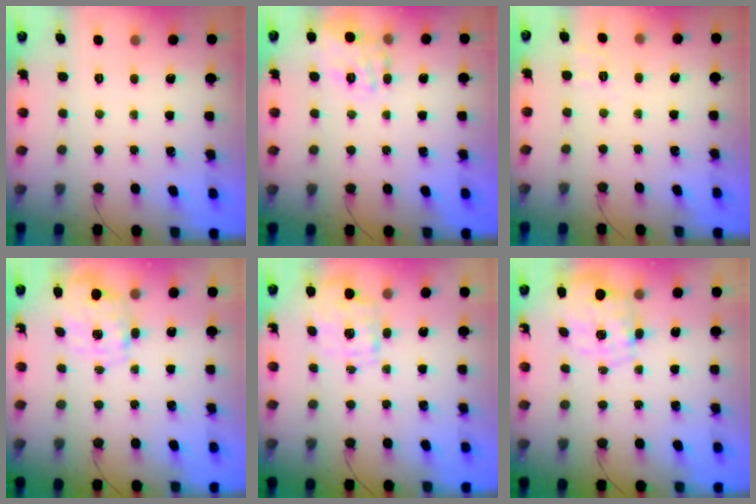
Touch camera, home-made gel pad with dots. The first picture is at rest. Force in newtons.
{"total": 15.1, "press": 15.1, "slide": 1.2}
{"total": 2.7, "press": 2.2, "slide": 1.6}
{"total": 2.8, "press": 2.6, "slide": 0.8}
{"total": 1.8, "press": 1.7, "slide": 0.5}
{"total": 2.3, "press": 2.0, "slide": 1.2}